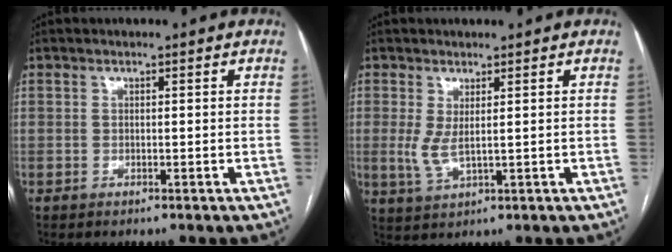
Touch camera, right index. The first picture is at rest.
{"total": 3.4, "force": [0.4, 0.8, 3.2], "torque": [-0.078, -0.006, 0.017]}